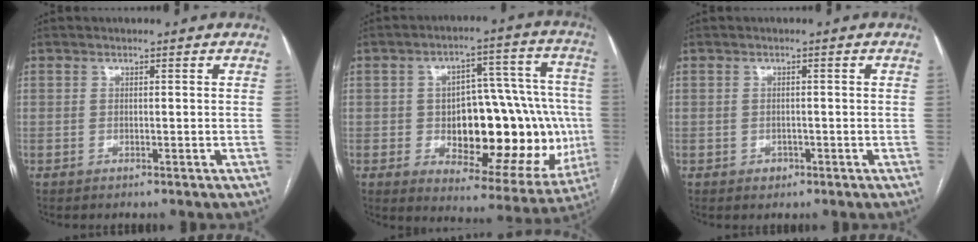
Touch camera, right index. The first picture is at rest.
{"total": 24.1, "force": [-2.7, 10.9, 21.3], "torque": [-0.247, 0.037, -0.007]}
{"total": 1.4, "force": [-0.6, 1.2, 0.4], "torque": [-0.003, 0.004, -0.006]}